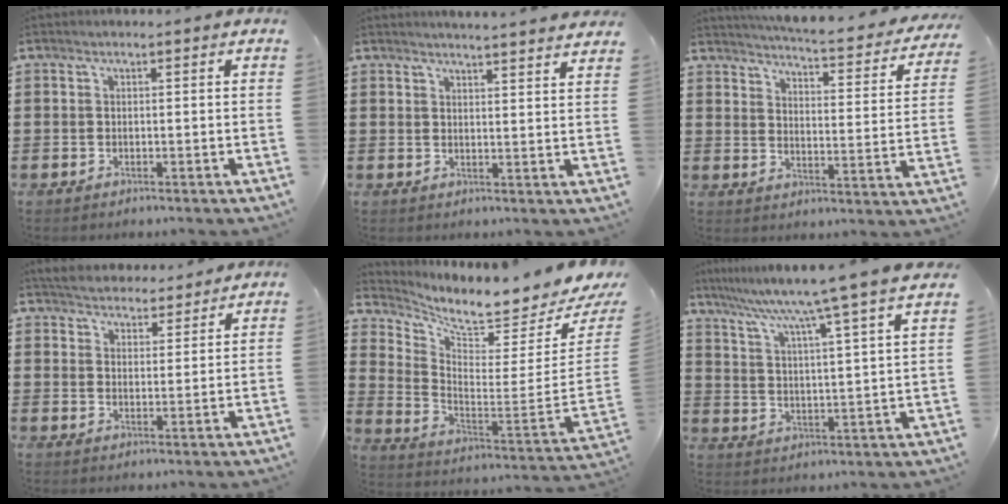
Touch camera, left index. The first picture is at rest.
{"total": 3.2, "force": [3.1, -0.7, 0.2], "torque": [-0.006, -0.018, 0.055]}
{"total": 4.4, "force": [4.1, -0.4, 1.4], "torque": [-0.042, -0.041, 0.061]}
{"total": 4.2, "force": [4.0, 1.0, 0.3], "torque": [-0.023, -0.015, 0.074]}
{"total": 5.7, "force": [5.0, -0.2, 2.7], "torque": [-0.068, -0.072, 0.075]}
{"total": 7.6, "force": [6.4, -2.1, 3.5], "torque": [-0.095, -0.053, 0.097]}